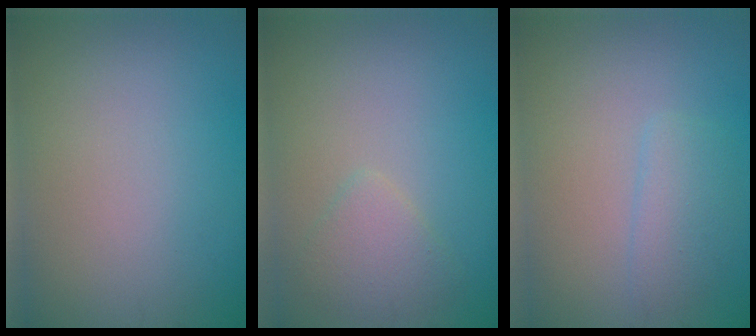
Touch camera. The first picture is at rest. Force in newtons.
{"total": 2.2, "press": 2.2, "slide": 0.2}
{"total": 2.1, "press": 2.1, "slide": 0.1}